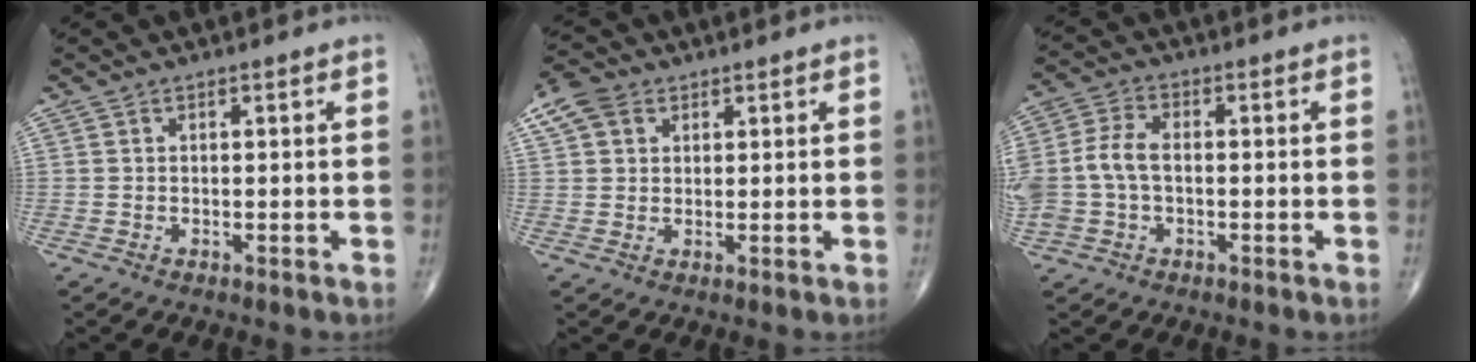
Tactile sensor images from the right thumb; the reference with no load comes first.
{"total": 5.7, "force": [2.6, 4.2, 2.8], "torque": [-0.049, 0.009, 0.049]}
{"total": 9.3, "force": [-0.6, 6.0, 7.0], "torque": [-0.162, 0.025, -0.015]}